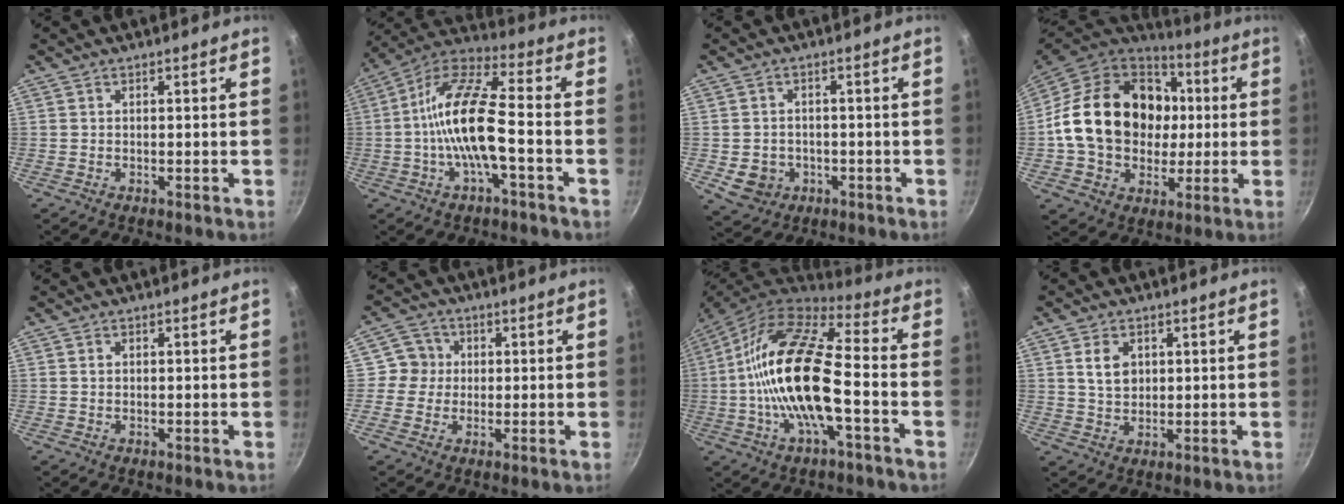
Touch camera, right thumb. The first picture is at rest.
{"total": 14.7, "force": [-2.8, 4.5, 13.7], "torque": [-0.261, 0.039, -0.071]}
{"total": 5.9, "force": [-1.6, 5.1, 2.7], "torque": [-0.033, 0.014, -0.010]}
{"total": 25.0, "force": [1.6, 19.7, 15.3], "torque": [-0.240, 0.029, 0.032]}
{"total": 0.7, "force": [0.2, 0.6, 0.3], "torque": [-0.006, 0.003, 0.004]}
{"total": 4.9, "force": [0.4, 4.8, 0.7], "torque": [0.022, 0.008, -0.007]}
{"total": 20.0, "force": [-3.4, 7.3, 18.3], "torque": [-0.349, 0.038, -0.082]}
{"total": 5.2, "force": [1.5, 3.8, 3.2], "torque": [-0.044, -0.008, 0.032]}